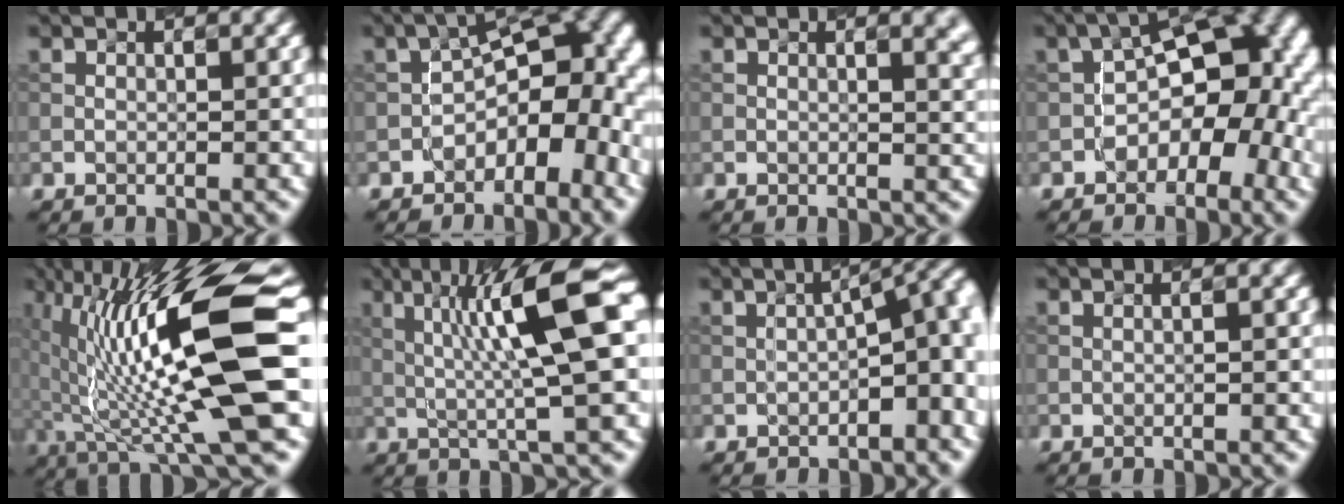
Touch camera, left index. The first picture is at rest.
{"total": 8.9, "force": [-3.5, 5.0, 6.5], "torque": [-0.061, 0.021, -0.064]}
{"total": 3.2, "force": [1.6, 1.5, 2.4], "torque": [-0.011, 0.008, 0.014]}
{"total": 11.1, "force": [-2.1, 6.5, 8.7], "torque": [-0.070, 0.025, -0.038]}
{"total": 14.5, "force": [0.4, 2.5, 14.3], "torque": [-0.239, 0.008, 0.020]}
{"total": 9.6, "force": [1.5, 1.2, 9.5], "torque": [-0.151, 0.014, 0.035]}
{"total": 4.8, "force": [-1.0, 1.3, 4.5], "torque": [-0.061, 0.018, -0.006]}
{"total": 0.8, "force": [0.0, 0.3, 0.7], "torque": [-0.007, -0.001, -0.008]}